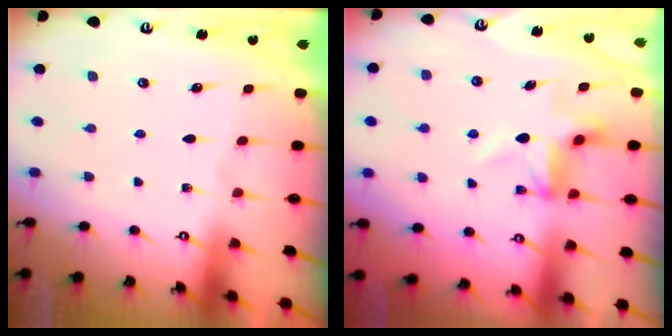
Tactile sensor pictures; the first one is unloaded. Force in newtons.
{"total": 5.0, "press": 5.0, "slide": 0.2}